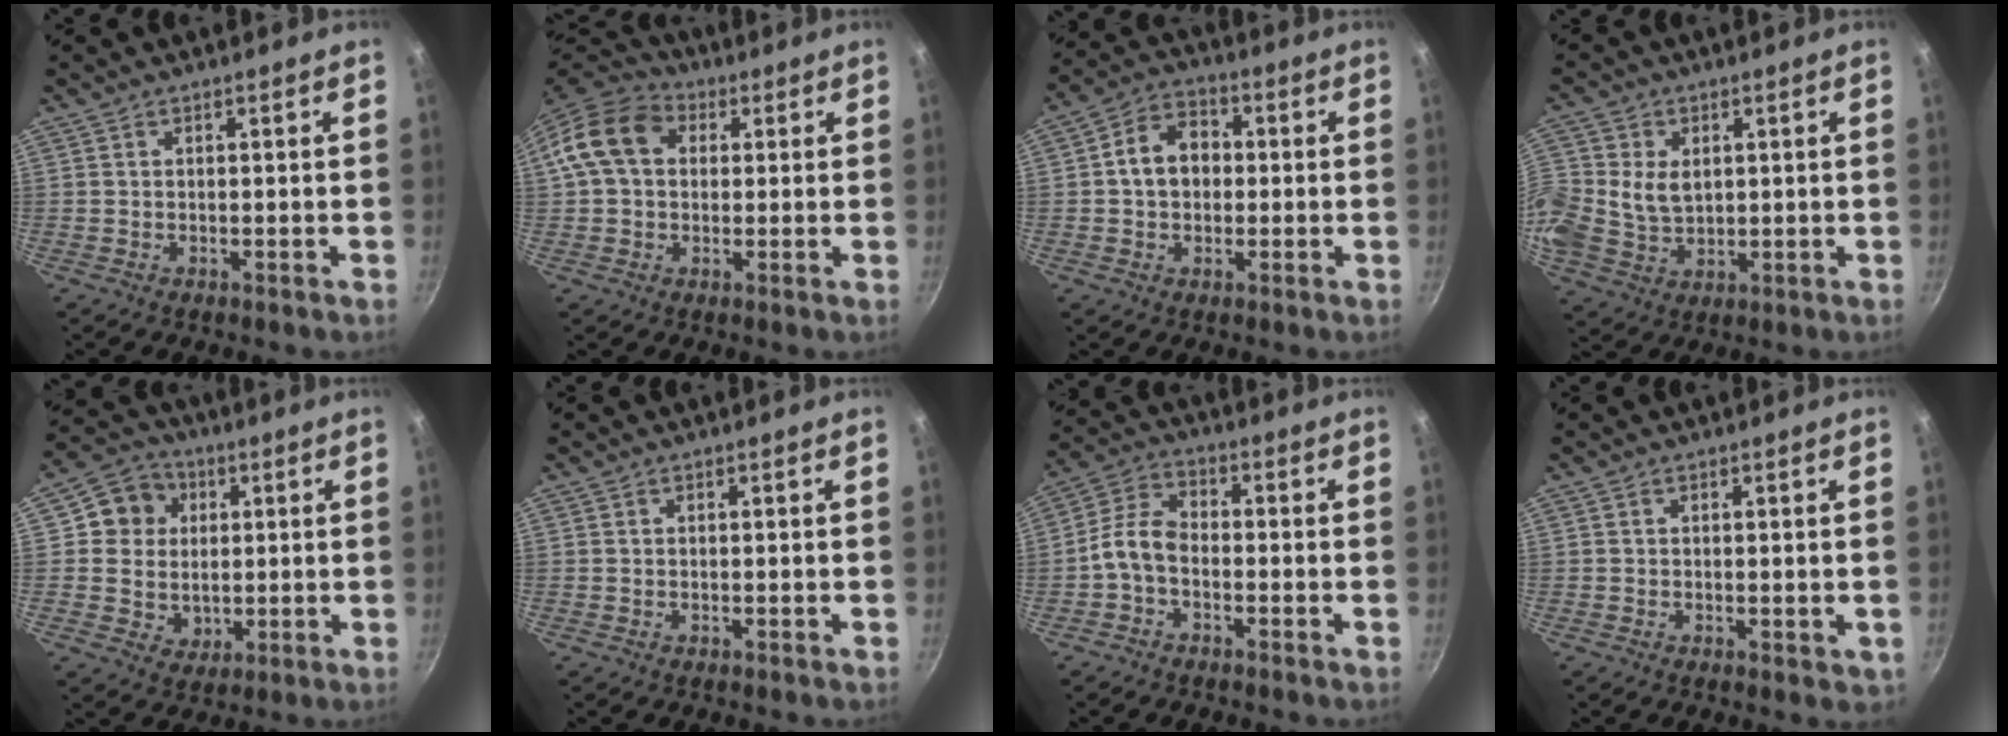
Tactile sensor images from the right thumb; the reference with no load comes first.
{"total": 12.1, "force": [2.3, 9.3, 7.4], "torque": [-0.113, 0.027, 0.023]}
{"total": 8.9, "force": [0.4, 6.9, 5.7], "torque": [-0.067, 0.022, -0.008]}
{"total": 10.3, "force": [1.2, 8.2, 6.1], "torque": [-0.131, 0.004, 0.023]}
{"total": 10.5, "force": [2.1, 9.7, 3.6], "torque": [-0.018, 0.001, 0.037]}
{"total": 0.0}
{"total": 6.3, "force": [-2.2, 3.9, 4.5], "torque": [-0.092, 0.036, -0.057]}
{"total": 1.9, "force": [-0.1, 0.9, 1.7], "torque": [-0.019, -0.005, -0.001]}